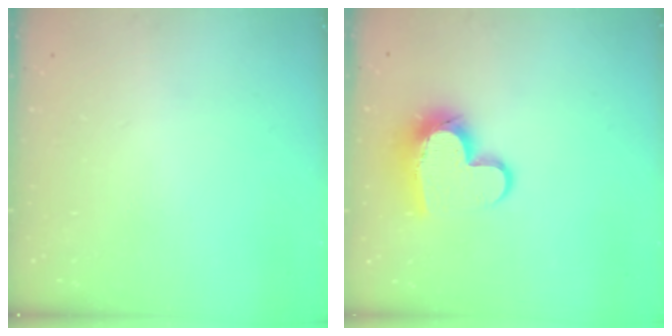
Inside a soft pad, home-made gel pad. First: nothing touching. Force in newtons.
{"total": 13.2, "press": 13.2, "slide": 1.1}